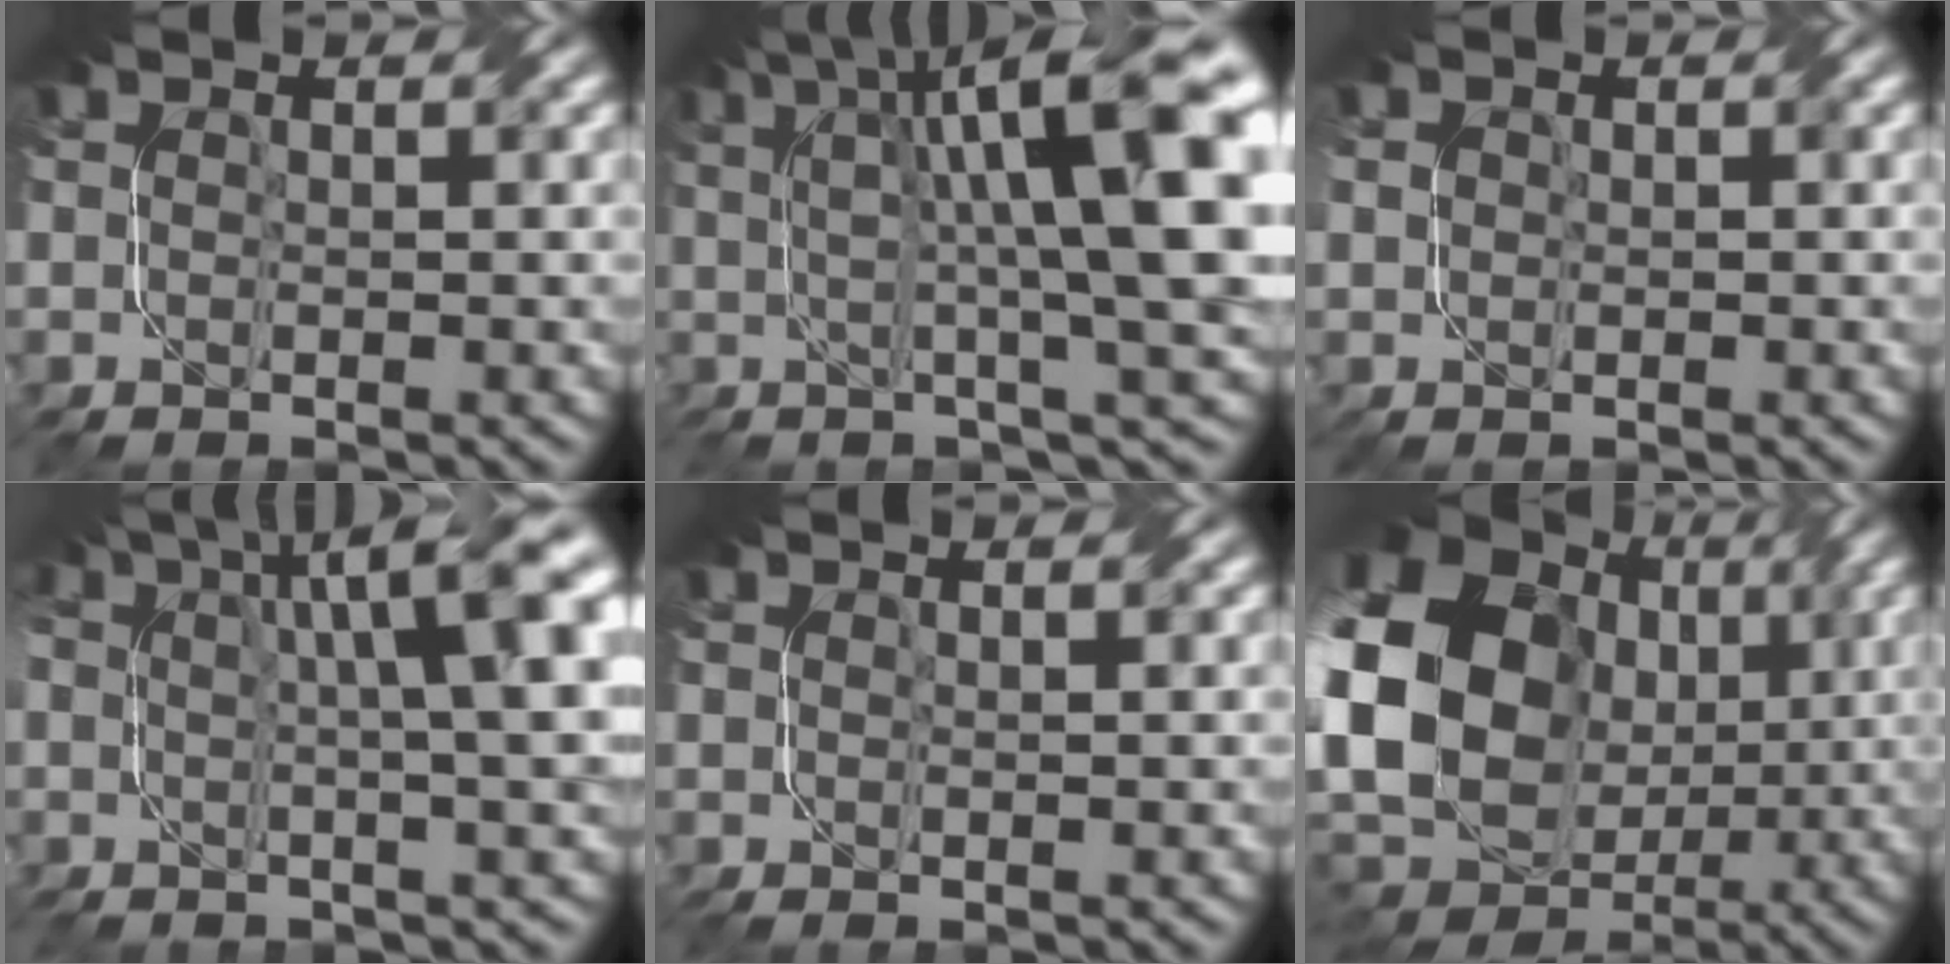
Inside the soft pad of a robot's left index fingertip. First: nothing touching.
{"total": 14.9, "force": [4.3, 3.5, 13.9], "torque": [-0.185, 0.014, 0.082]}
{"total": 0.9, "force": [0.2, 0.8, -0.2], "torque": [0.009, 0.000, 0.002]}
{"total": 12.1, "force": [2.1, 3.7, 11.4], "torque": [-0.130, 0.020, 0.028]}
{"total": 1.3, "force": [0.2, 0.4, 1.2], "torque": [-0.012, 0.000, 0.004]}
{"total": 22.3, "force": [1.9, 18.4, 12.4], "torque": [-0.262, -0.013, 0.005]}